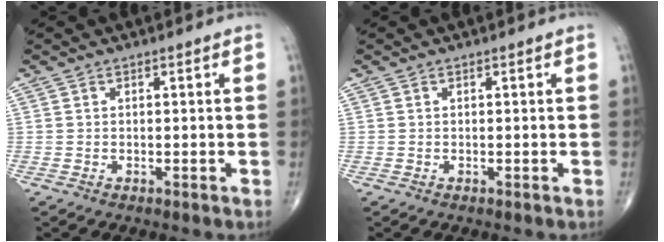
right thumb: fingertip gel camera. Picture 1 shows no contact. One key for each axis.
{"total": 0.0}